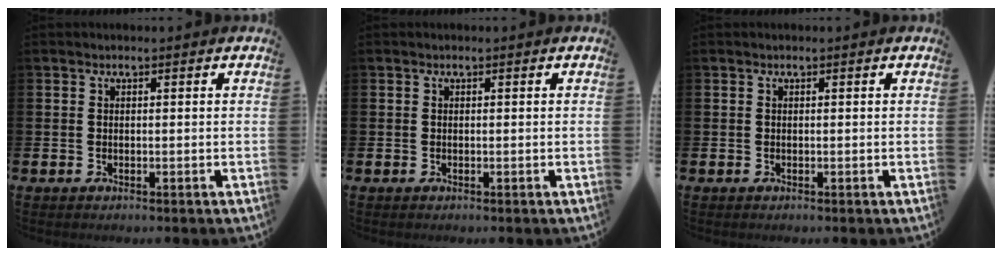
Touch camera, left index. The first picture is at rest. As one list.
[{"total": 0.0}, {"total": 0.0}]